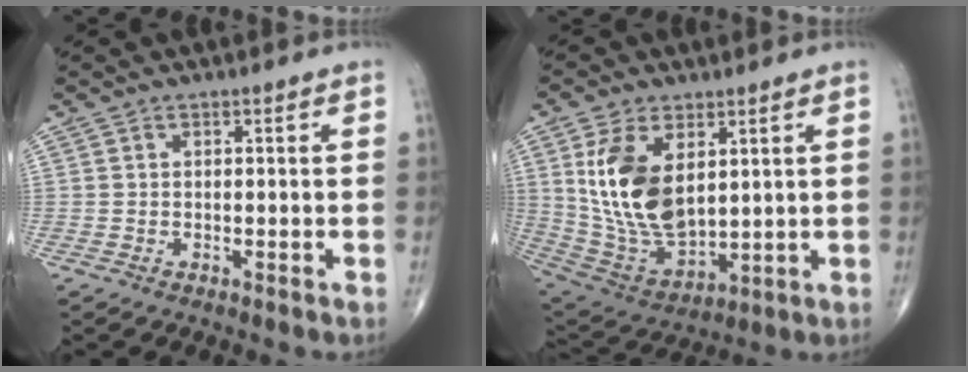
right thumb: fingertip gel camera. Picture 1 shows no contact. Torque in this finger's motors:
{"motor_torque": [-0.83, 1.98, 1.69, 0.31, 0.57]}